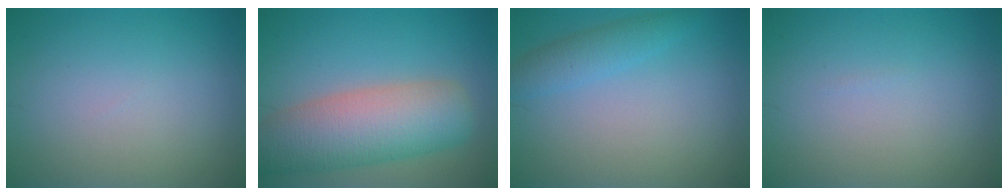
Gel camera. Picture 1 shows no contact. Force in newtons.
{"total": 8.8, "press": 8.7, "slide": 0.6}
{"total": 2.2, "press": 2.2, "slide": 0.2}
{"total": 0.0}